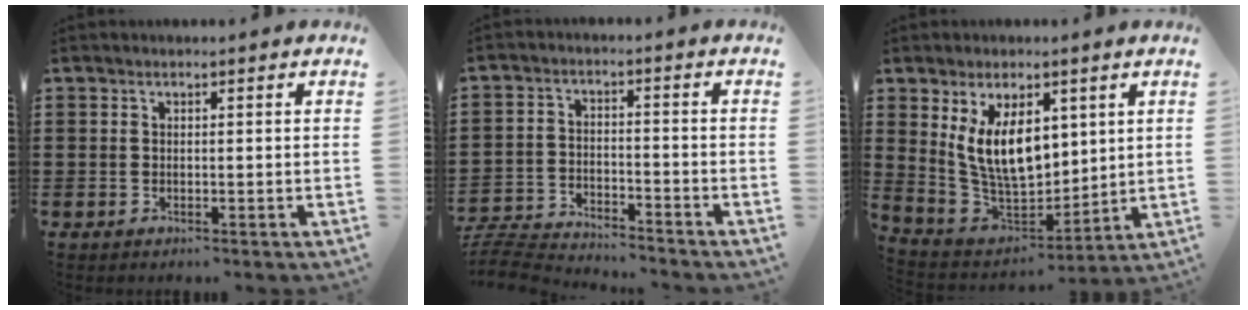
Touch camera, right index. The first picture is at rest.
{"total": 5.3, "force": [-5.3, 0.4, 0.6], "torque": [-0.030, -0.001, -0.113]}
{"total": 10.2, "force": [3.4, 5.6, 7.8], "torque": [-0.172, -0.008, 0.062]}